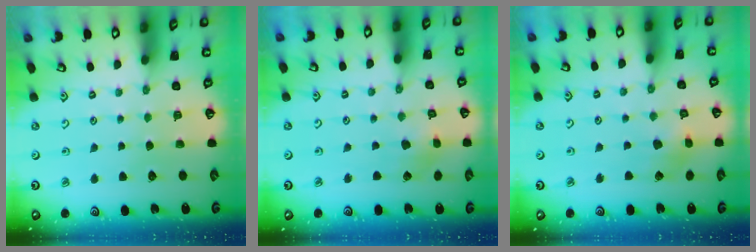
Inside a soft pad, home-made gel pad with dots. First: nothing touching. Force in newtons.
{"total": 3.0, "press": 2.9, "slide": 0.5}
{"total": 4.5, "press": 4.5, "slide": 0.6}